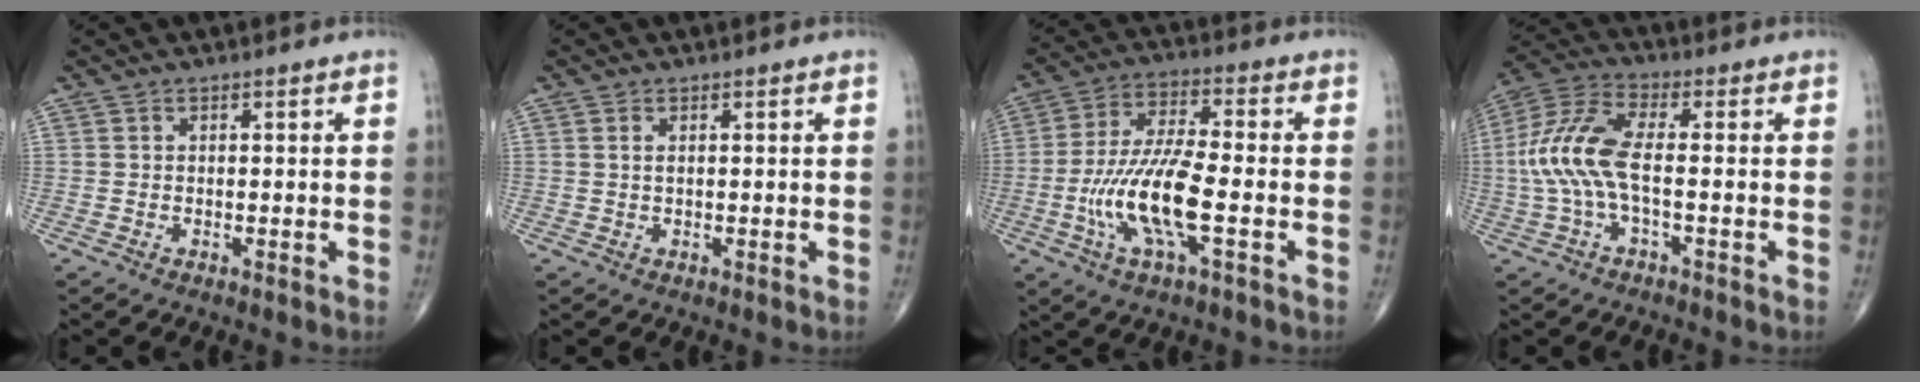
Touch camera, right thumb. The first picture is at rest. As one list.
[{"total": 0.8, "force": [0.3, 0.2, 0.7], "torque": [-0.022, 0.002, 0.008]}, {"total": 13.7, "force": [-3.5, 3.6, 12.7], "torque": [-0.268, 0.018, -0.068]}, {"total": 11.6, "force": [-1.0, 4.1, 10.8], "torque": [-0.257, 0.029, -0.026]}]